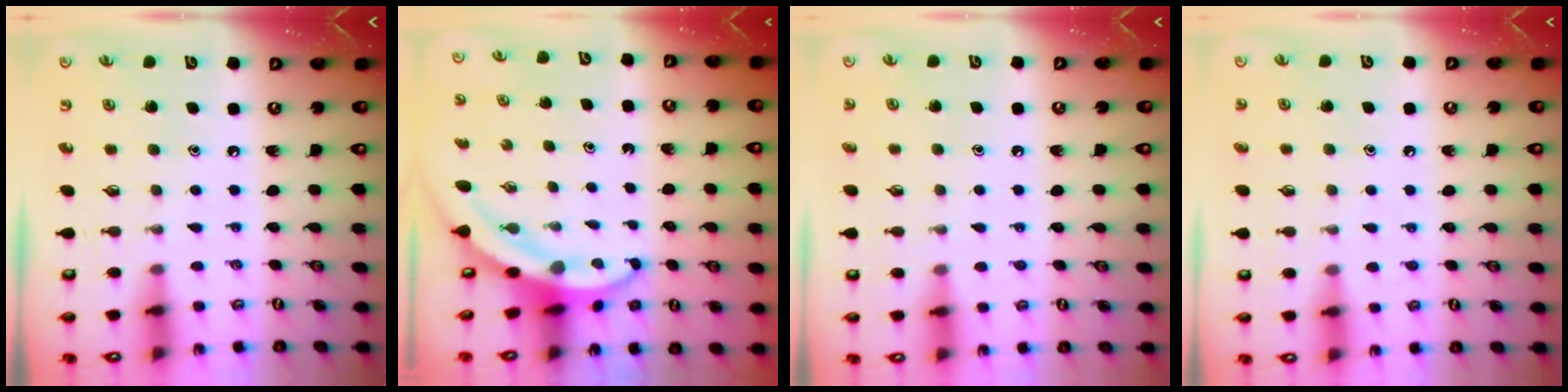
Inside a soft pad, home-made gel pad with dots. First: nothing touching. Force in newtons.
{"total": 3.8, "press": 3.8, "slide": 0.4}
{"total": 3.1, "press": 3.1, "slide": 0.3}
{"total": 4.1, "press": 4.1, "slide": 0.5}